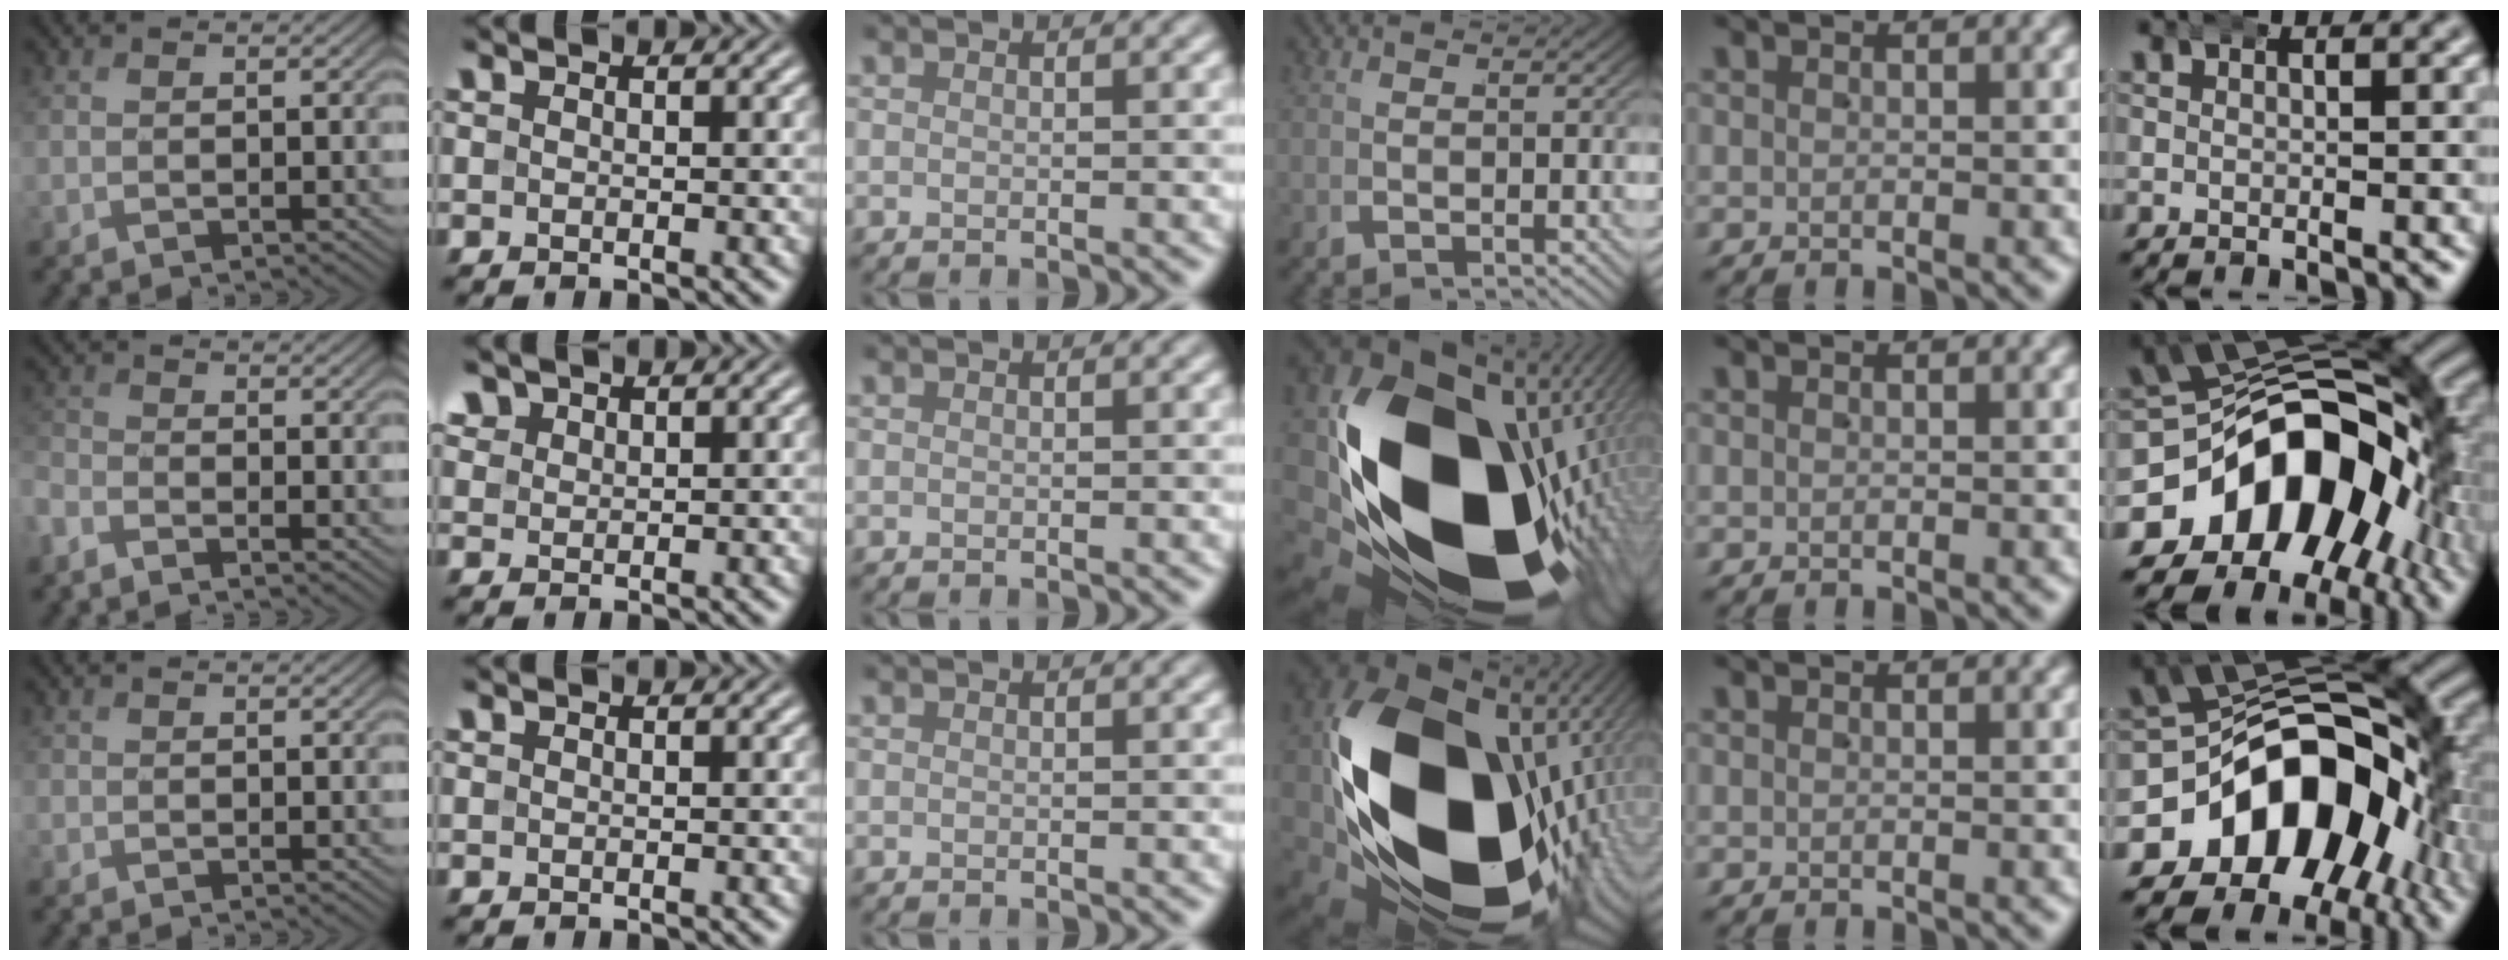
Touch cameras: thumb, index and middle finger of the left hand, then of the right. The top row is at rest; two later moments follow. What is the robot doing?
{"motion": "wrap", "object": "arm wrap"}